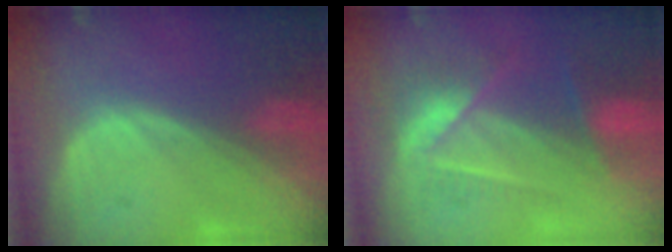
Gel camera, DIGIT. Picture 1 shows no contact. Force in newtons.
{"total": 7.2, "press": 6.3, "slide": 3.5}